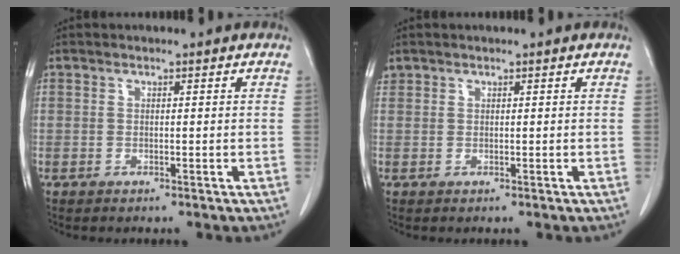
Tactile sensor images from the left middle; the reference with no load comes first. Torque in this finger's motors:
{"motor_torque": [0.01, -0.01, 0.00, 0.01]}